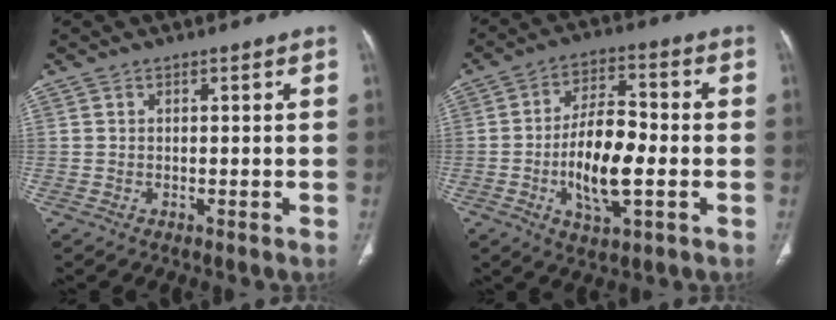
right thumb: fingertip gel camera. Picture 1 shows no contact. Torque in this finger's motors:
{"motor_torque": [-0.53, 0.56, 0.84, 0.39, 0.06]}